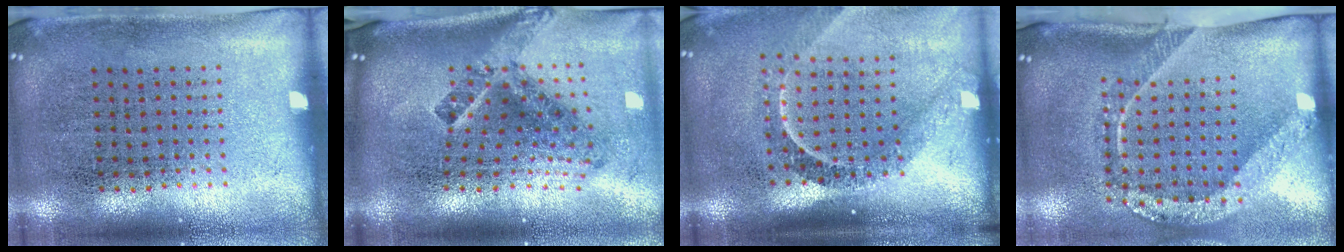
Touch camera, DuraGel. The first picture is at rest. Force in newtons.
{"total": 2.9, "press": 1.8, "slide": 2.3}
{"total": 2.3, "press": 1.6, "slide": 1.7}
{"total": 2.5, "press": 1.7, "slide": 1.8}